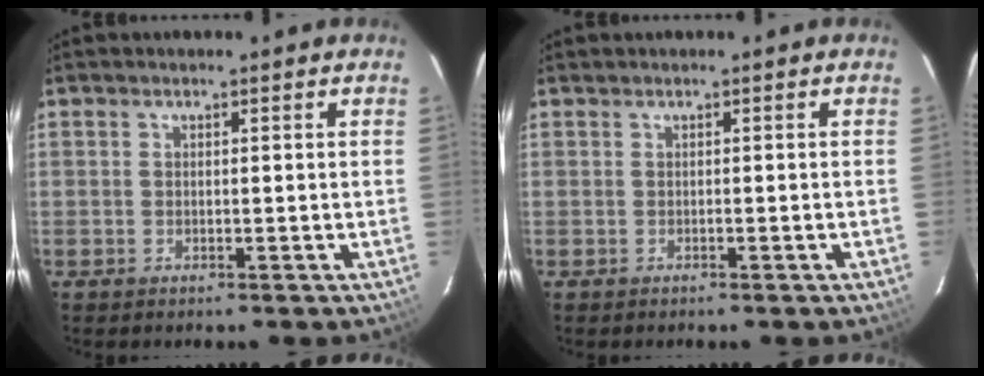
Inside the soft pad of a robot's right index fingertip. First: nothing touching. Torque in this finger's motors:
{"motor_torque": [-0.07, 0.01, 0.01, 0.00]}